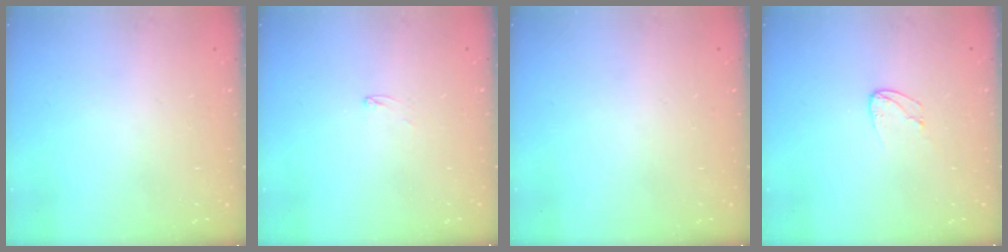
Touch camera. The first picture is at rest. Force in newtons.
{"total": 2.6, "press": 2.6, "slide": 0.2}
{"total": 0.0}
{"total": 5.0, "press": 4.9, "slide": 0.4}